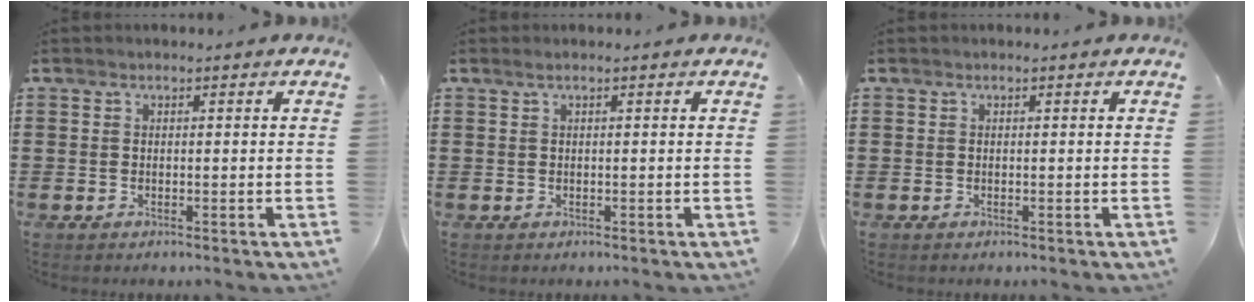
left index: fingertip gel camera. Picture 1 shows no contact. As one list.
[{"total": 0.5, "force": [0.0, 0.0, 0.5], "torque": [-0.008, -0.003, 0.001]}, {"total": 0.0}]